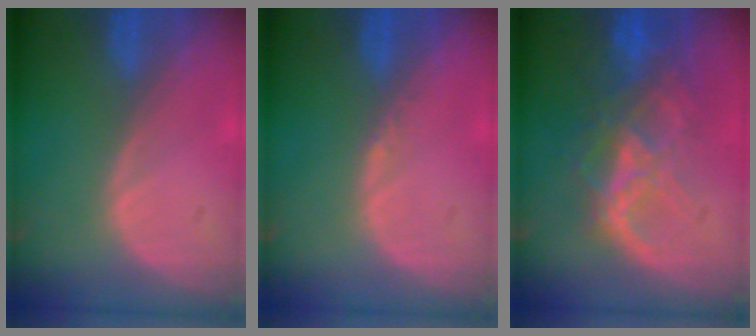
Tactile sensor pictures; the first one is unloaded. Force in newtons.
{"total": 0.6, "press": 0.5, "slide": 0.4}
{"total": 8.9, "press": 7.5, "slide": 4.7}